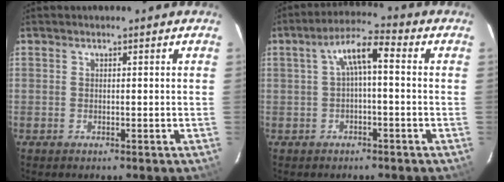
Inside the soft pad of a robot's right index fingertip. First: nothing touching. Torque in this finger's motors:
{"motor_torque": [0.36, -0.11, 0.29, 0.08]}